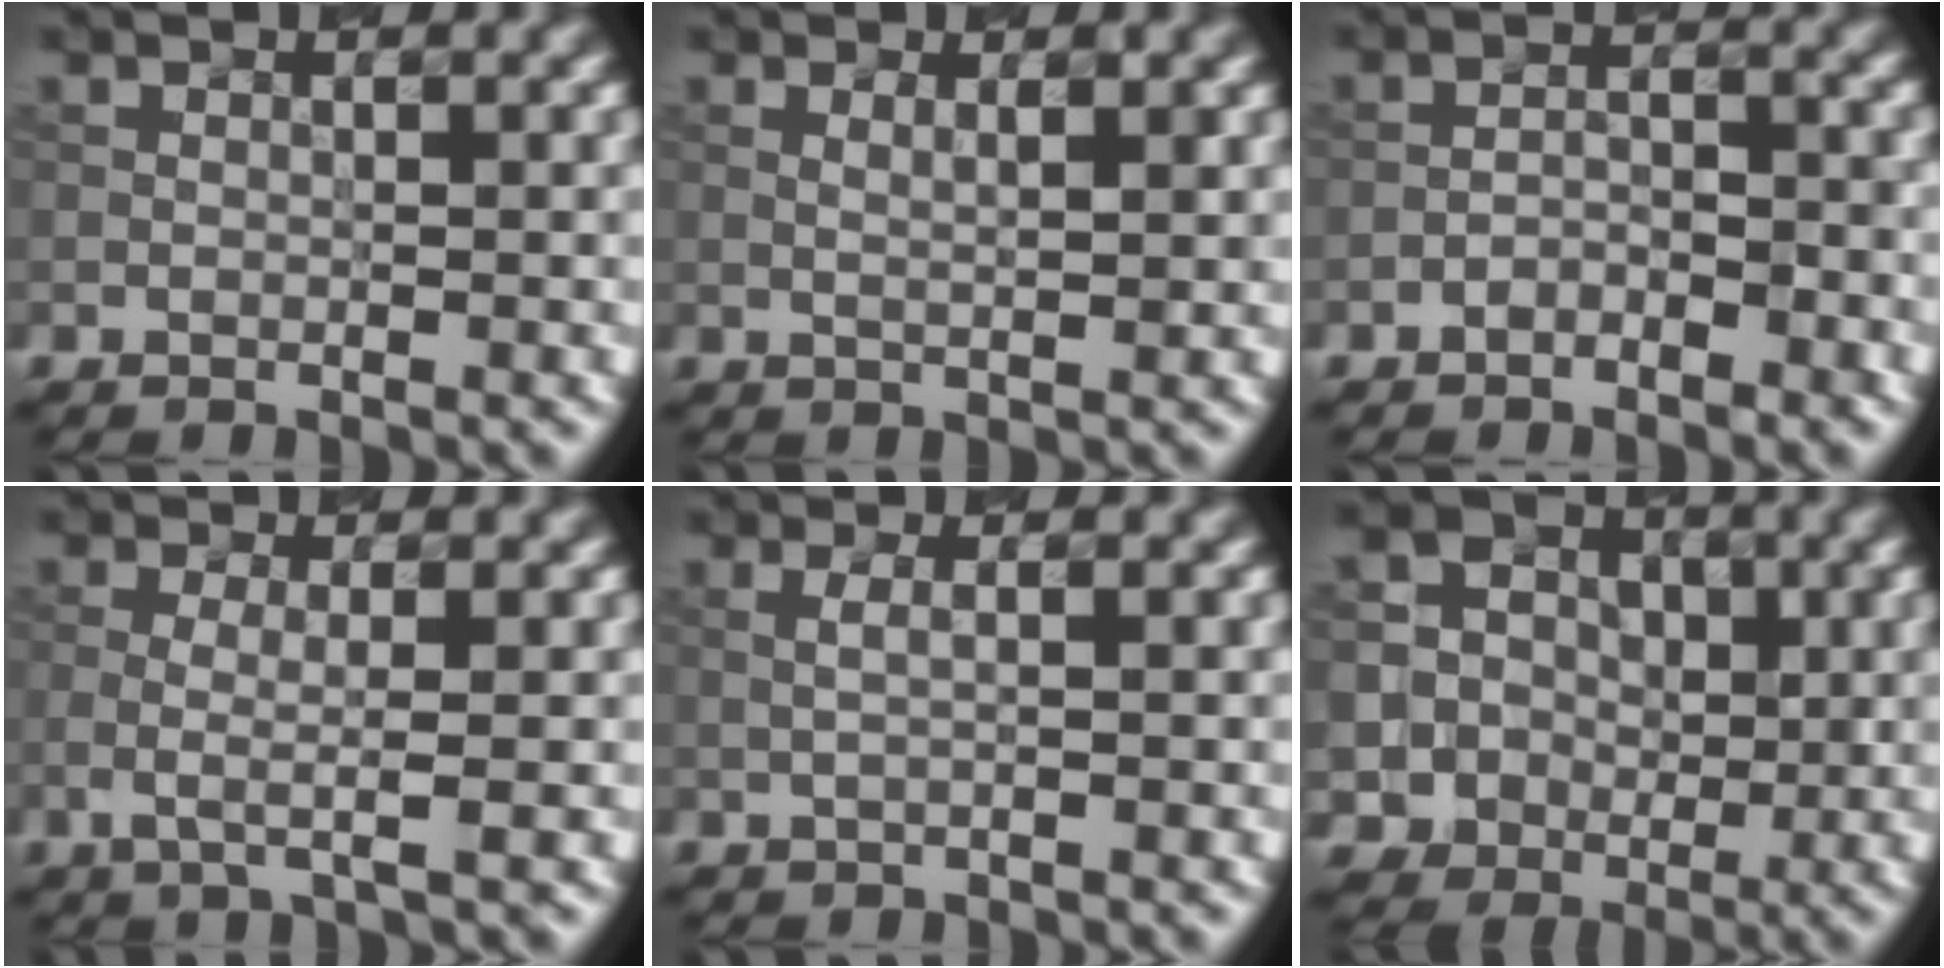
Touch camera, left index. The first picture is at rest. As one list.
[{"total": 1.3, "force": [0.6, 0.3, 1.2], "torque": [-0.020, 0.008, 0.014]}, {"total": 1.8, "force": [-1.5, 0.5, 0.7], "torque": [-0.020, 0.011, -0.020]}, {"total": 2.0, "force": [-0.6, 0.3, 1.9], "torque": [-0.049, -0.002, -0.005]}, {"total": 0.9, "force": [0.2, 0.1, 0.8], "torque": [-0.017, 0.001, 0.004]}, {"total": 6.1, "force": [-0.7, 5.9, 1.0], "torque": [-0.026, 0.028, -0.025]}]